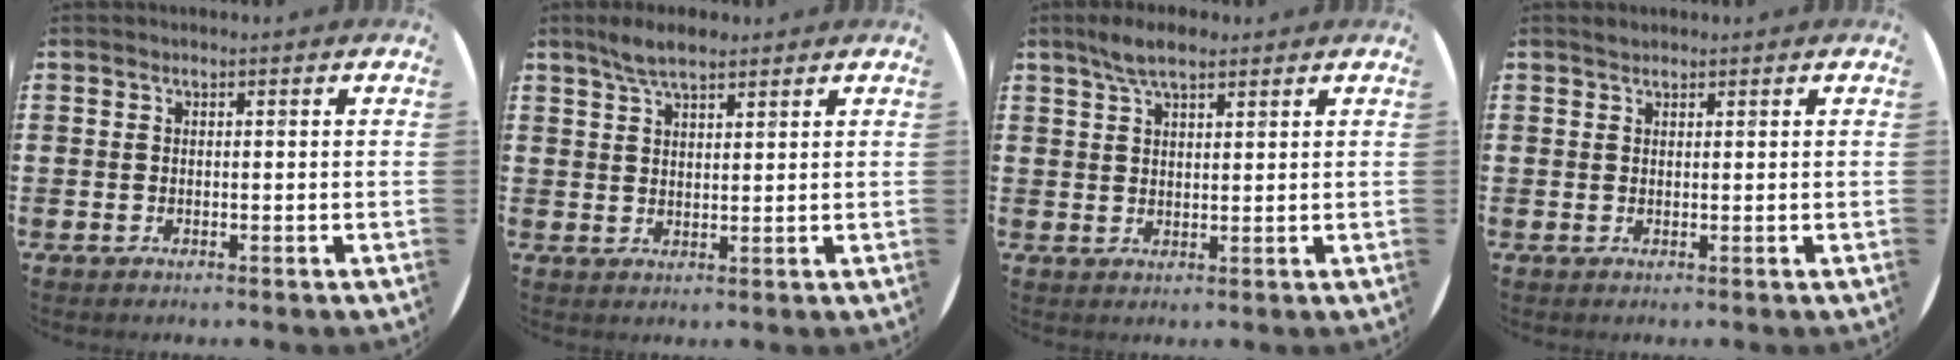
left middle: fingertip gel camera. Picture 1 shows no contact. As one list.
[{"total": 4.3, "force": [3.5, 1.2, 2.3], "torque": [-0.051, 0.003, 0.063]}, {"total": 4.4, "force": [3.3, 1.4, 2.5], "torque": [-0.048, 0.001, 0.059]}, {"total": 0.7, "force": [0.6, 0.2, 0.1], "torque": [-0.003, 0.003, 0.012]}]